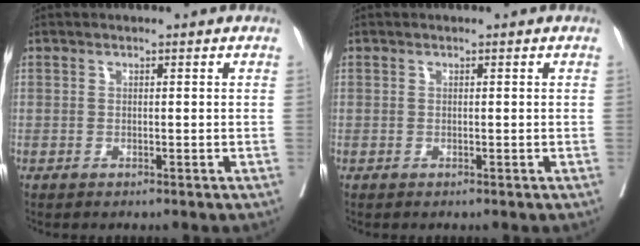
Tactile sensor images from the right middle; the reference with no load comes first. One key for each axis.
{"total": 0.0}